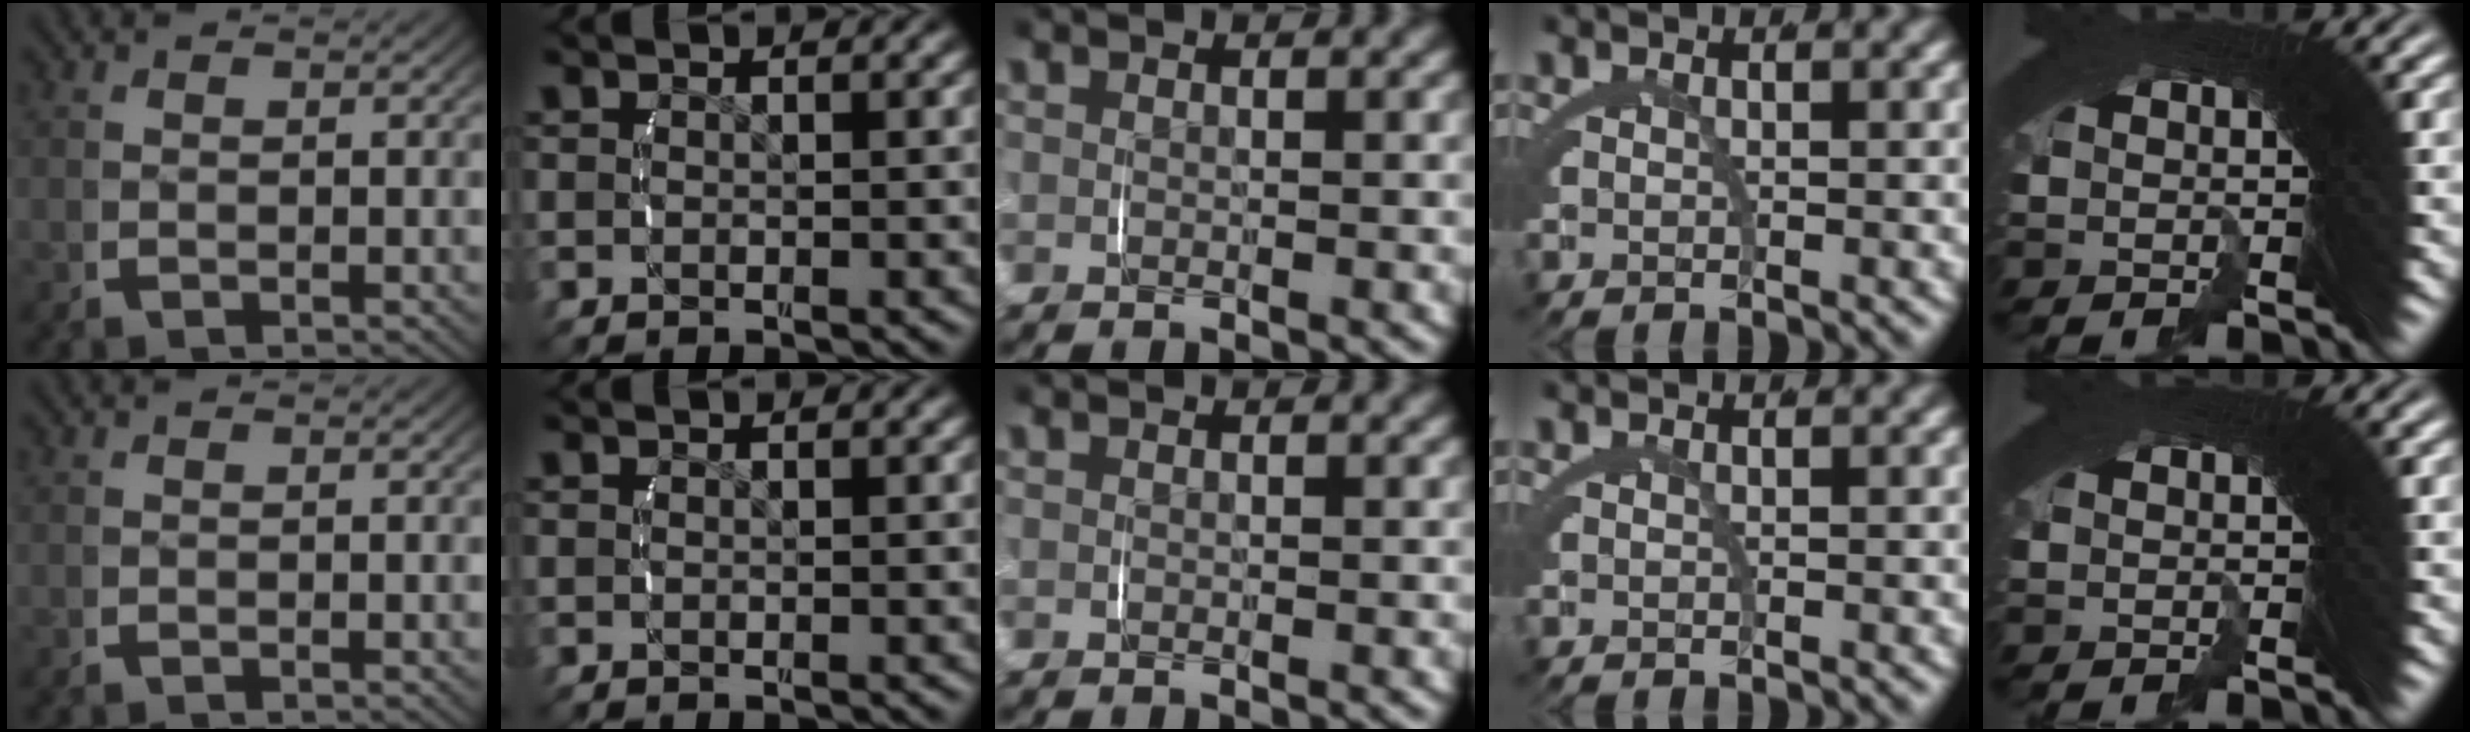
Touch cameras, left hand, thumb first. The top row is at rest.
{}